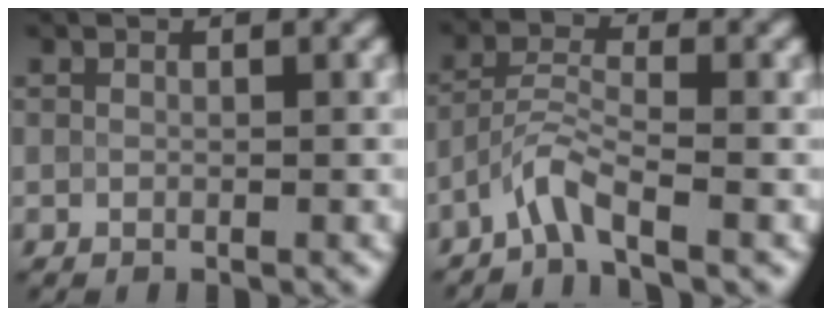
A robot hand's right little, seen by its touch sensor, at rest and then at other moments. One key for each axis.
{"total": 3.0, "fx": -2.2, "fy": 0.3, "fz": 2.0, "tx": -0.042, "ty": 0.006, "tz": -0.053}